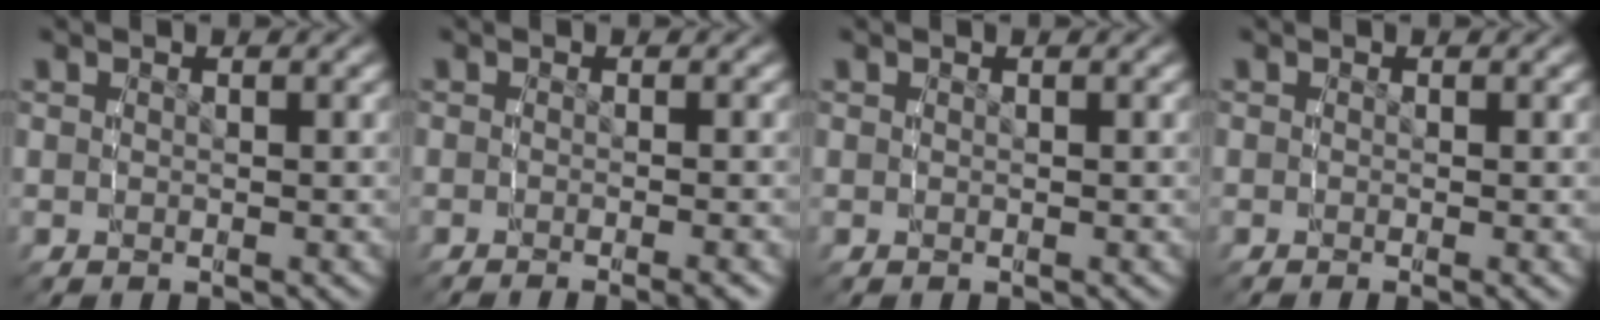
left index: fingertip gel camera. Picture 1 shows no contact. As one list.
[{"total": 2.6, "force": [-2.0, 0.2, 1.7], "torque": [-0.017, 0.001, -0.031]}, {"total": 0.0}, {"total": 1.1, "force": [-0.7, 0.2, 0.8], "torque": [-0.006, 0.001, -0.012]}]